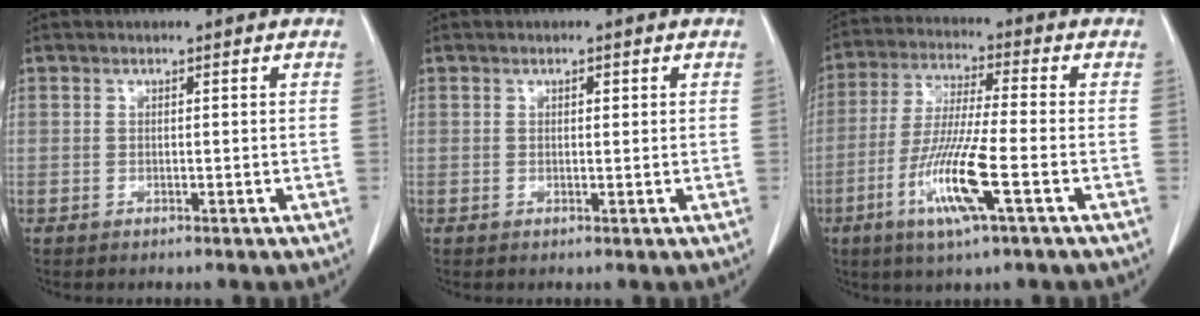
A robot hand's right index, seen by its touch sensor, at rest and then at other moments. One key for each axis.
{"total": 0.8, "fx": 0.3, "fy": 0.3, "fz": 0.6, "tx": -0.011, "ty": 0.000, "tz": 0.006}
{"total": 11.4, "fx": -4.3, "fy": 0.3, "fz": 10.5, "tx": -0.213, "ty": -0.018, "tz": -0.086}